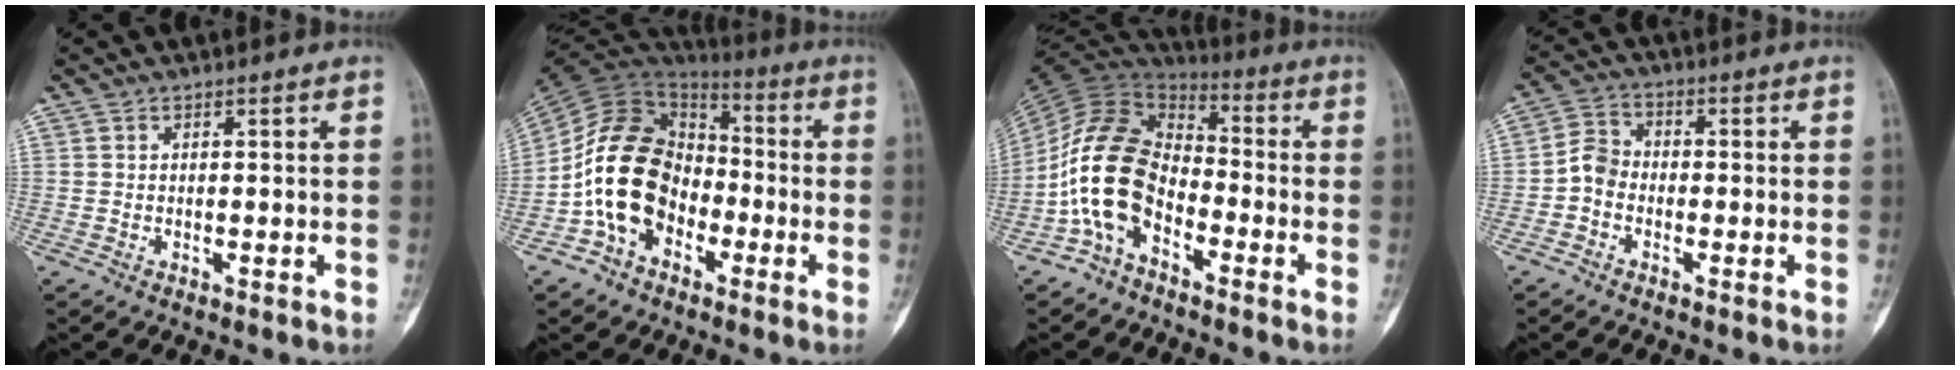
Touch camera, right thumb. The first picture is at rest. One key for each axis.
{"total": 16.2, "fx": -4.7, "fy": 11.8, "fz": 10.1, "tx": -0.163, "ty": 0.055, "tz": -0.097}
{"total": 14.4, "fx": -5.3, "fy": 9.0, "fz": 9.9, "tx": -0.183, "ty": 0.061, "tz": -0.118}
{"total": 4.6, "fx": -1.5, "fy": 3.6, "fz": 2.4, "tx": -0.034, "ty": 0.018, "tz": -0.042}